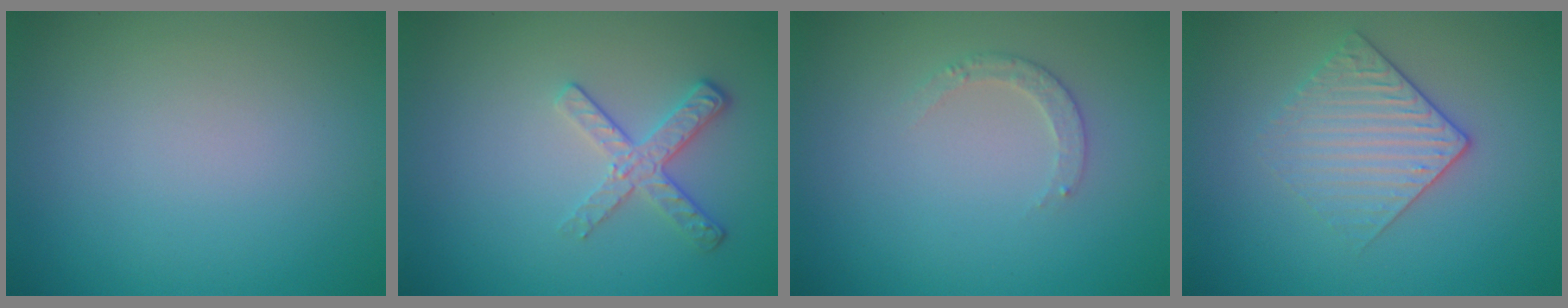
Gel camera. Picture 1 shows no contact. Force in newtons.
{"total": 2.6, "press": 2.2, "slide": 1.4}
{"total": 1.5, "press": 1.5, "slide": 0.2}
{"total": 3.0, "press": 2.7, "slide": 1.2}